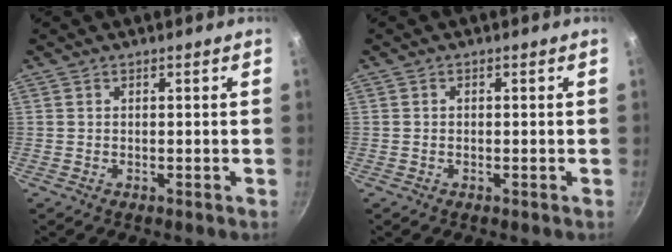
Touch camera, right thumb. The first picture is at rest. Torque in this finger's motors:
{"motor_torque": [-0.47, 0.35, -0.18, 0.07, -0.03]}